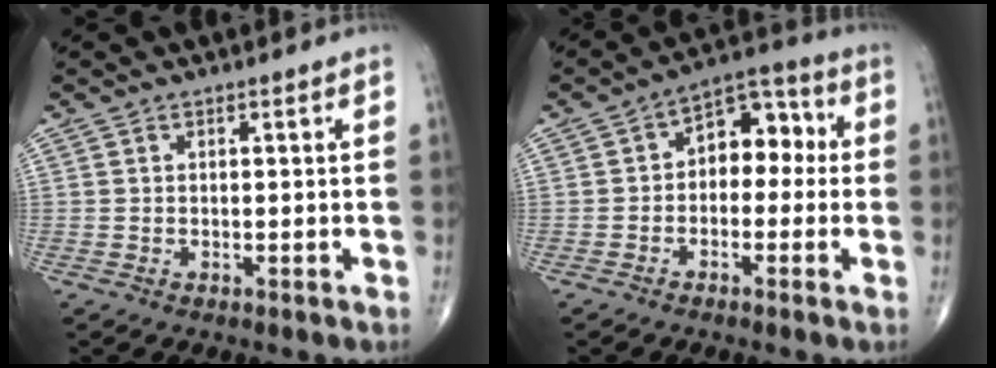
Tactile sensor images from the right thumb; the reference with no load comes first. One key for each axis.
{"total": 9.0, "fx": -0.1, "fy": 6.1, "fz": 6.7, "tx": -0.059, "ty": 0.041, "tz": -0.019}